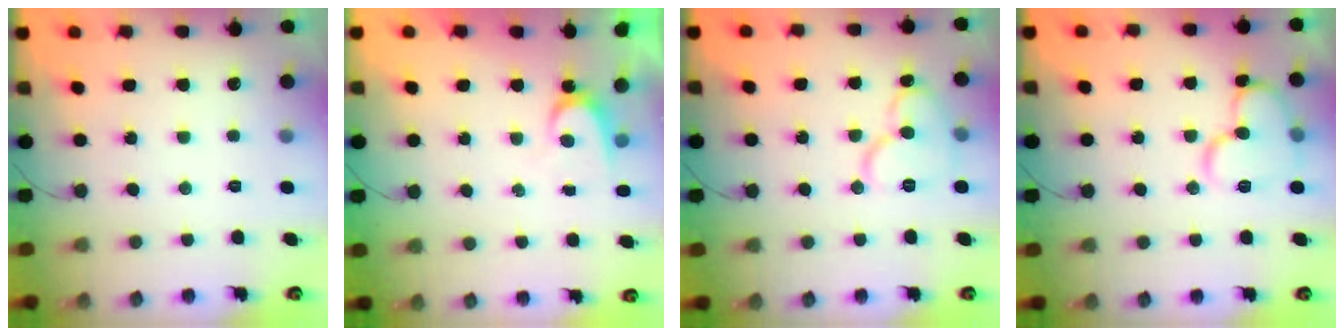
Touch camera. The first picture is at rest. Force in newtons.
{"total": 4.0, "press": 4.0, "slide": 0.3}
{"total": 11.7, "press": 11.6, "slide": 1.5}
{"total": 11.9, "press": 11.8, "slide": 1.9}